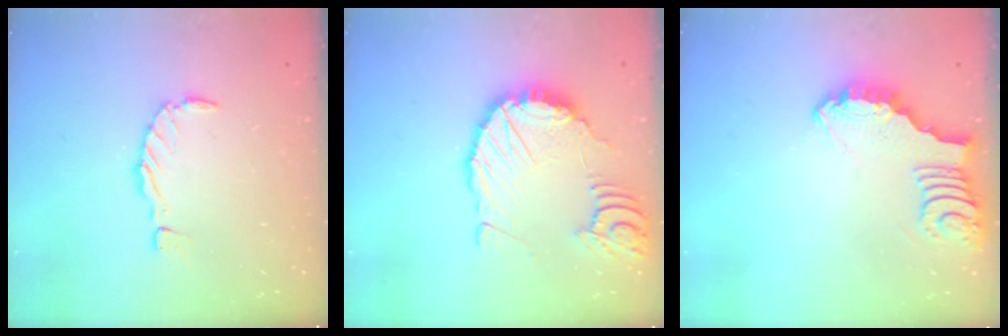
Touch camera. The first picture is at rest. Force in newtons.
{"total": 14.7, "press": 14.6, "slide": 1.7}
{"total": 3.6, "press": 3.6, "slide": 0.1}